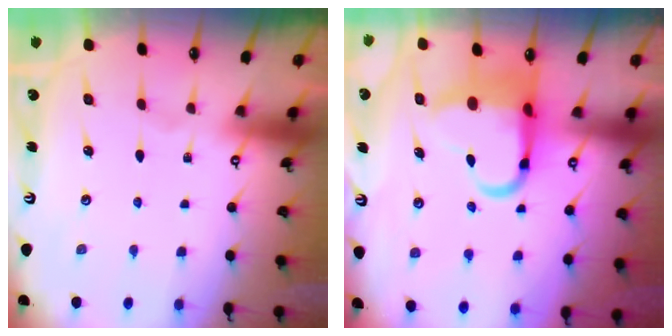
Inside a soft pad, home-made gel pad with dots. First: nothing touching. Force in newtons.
{"total": 8.7, "press": 8.3, "slide": 2.6}